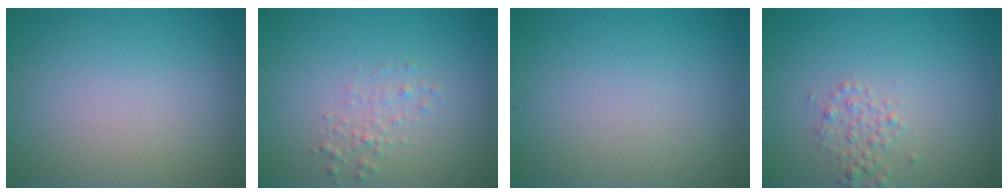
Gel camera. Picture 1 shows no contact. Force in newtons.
{"total": 1.4, "press": 1.4, "slide": 0.0}
{"total": 0.0}
{"total": 1.7, "press": 1.7, "slide": 0.0}